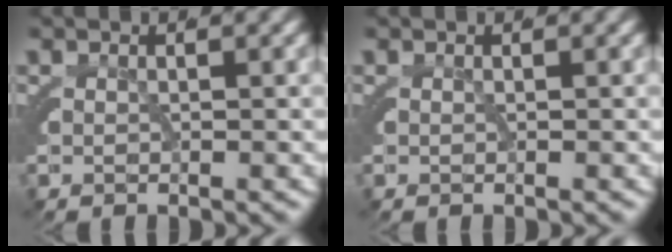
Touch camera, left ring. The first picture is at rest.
{"total": 0.0}